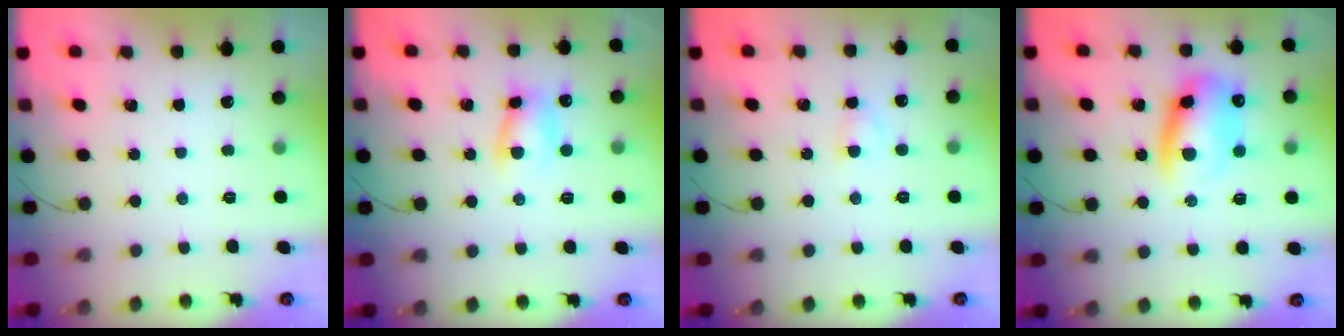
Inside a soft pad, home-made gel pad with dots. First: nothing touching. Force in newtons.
{"total": 7.0, "press": 7.0, "slide": 0.9}
{"total": 2.6, "press": 2.3, "slide": 1.0}
{"total": 11.5, "press": 11.3, "slide": 2.5}